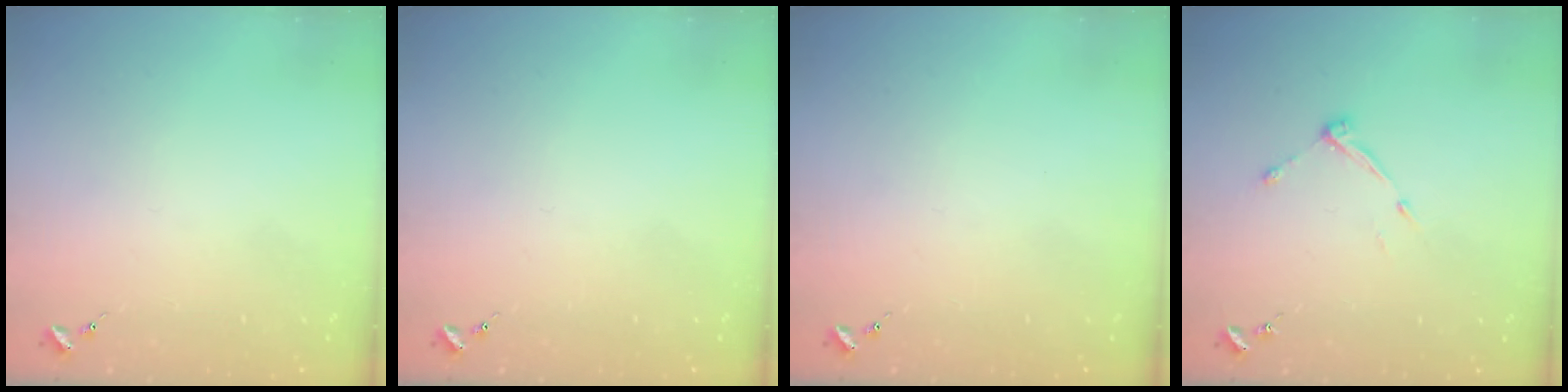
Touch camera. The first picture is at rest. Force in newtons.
{"total": 0.0}
{"total": 0.0}
{"total": 5.1, "press": 5.1, "slide": 0.6}